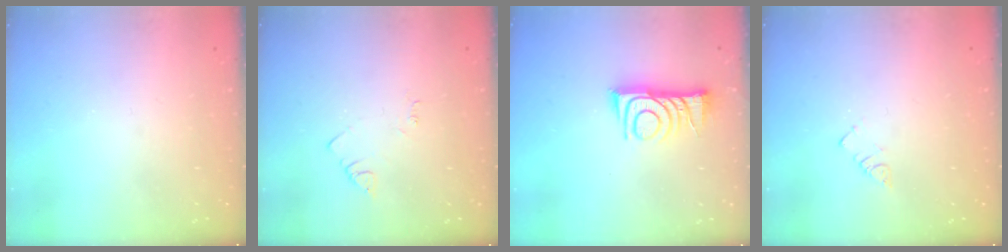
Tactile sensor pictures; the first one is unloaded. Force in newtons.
{"total": 2.7, "press": 2.7, "slide": 0.4}
{"total": 10.3, "press": 10.3, "slide": 0.6}
{"total": 2.3, "press": 2.3, "slide": 0.4}